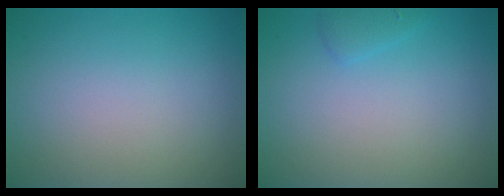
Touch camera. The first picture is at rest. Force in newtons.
{"total": 1.0, "press": 1.0, "slide": 0.1}